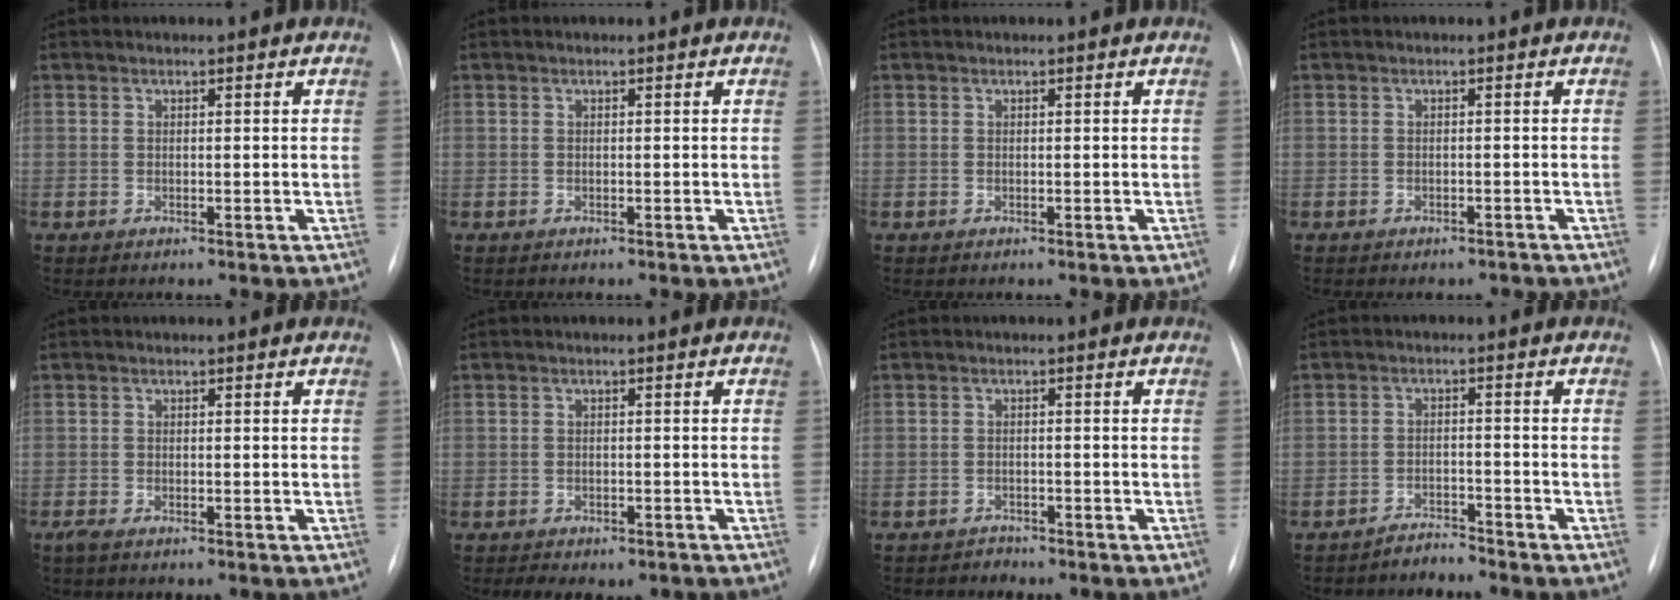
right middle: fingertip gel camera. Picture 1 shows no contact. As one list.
[{"total": 0.0}, {"total": 0.0}, {"total": 4.7, "force": [-4.1, 2.0, 1.1], "torque": [-0.008, 0.008, -0.045]}, {"total": 1.0, "force": [-0.7, 0.2, 0.6], "torque": [-0.016, -0.003, -0.015]}, {"total": 5.8, "force": [-4.4, 2.8, 2.5], "torque": [-0.033, 0.007, -0.049]}, {"total": 1.5, "force": [-1.3, 0.4, -0.7], "torque": [0.013, -0.002, -0.021]}, {"total": 2.4, "force": [-2.3, -0.1, -0.6], "torque": [0.014, -0.013, -0.036]}]